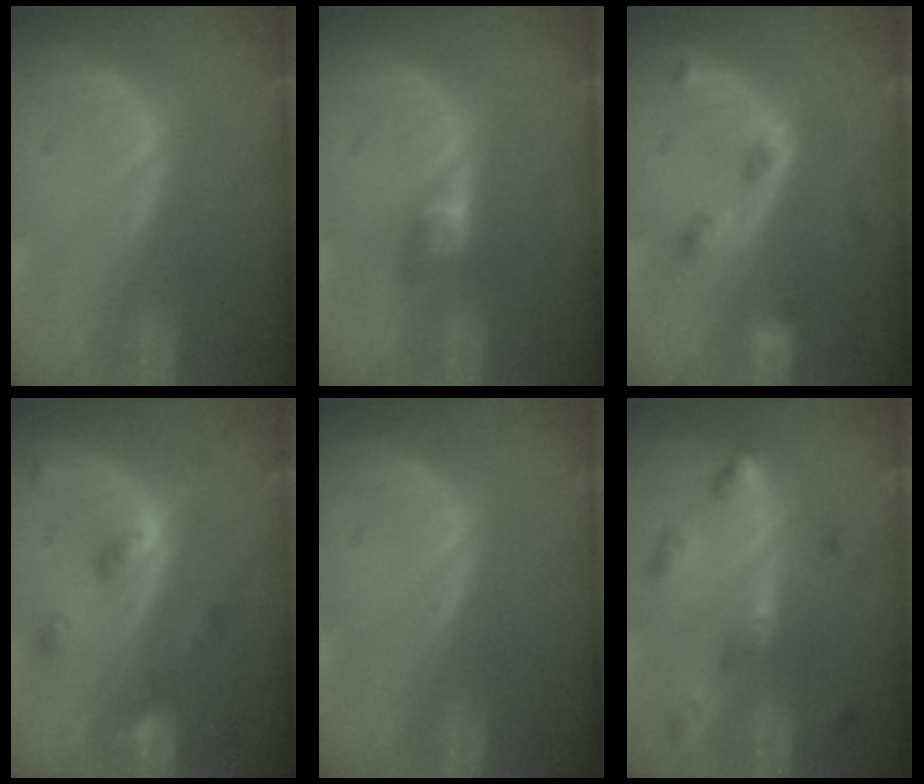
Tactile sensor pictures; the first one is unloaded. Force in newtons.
{"total": 3.1, "press": 2.7, "slide": 1.5}
{"total": 4.4, "press": 4.0, "slide": 1.9}
{"total": 5.2, "press": 4.5, "slide": 2.5}
{"total": 0.0}
{"total": 6.4, "press": 5.7, "slide": 2.8}